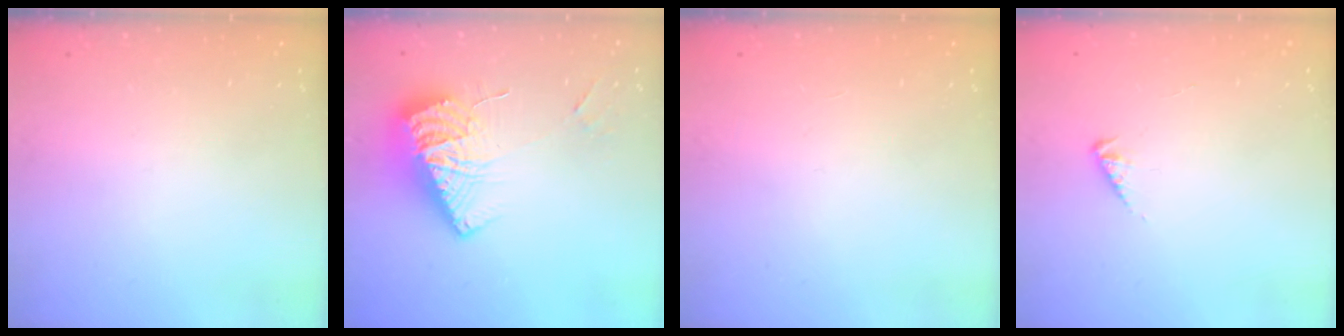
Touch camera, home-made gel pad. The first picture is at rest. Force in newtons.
{"total": 15.1, "press": 15.0, "slide": 1.7}
{"total": 0.0}
{"total": 2.6, "press": 2.6, "slide": 0.4}